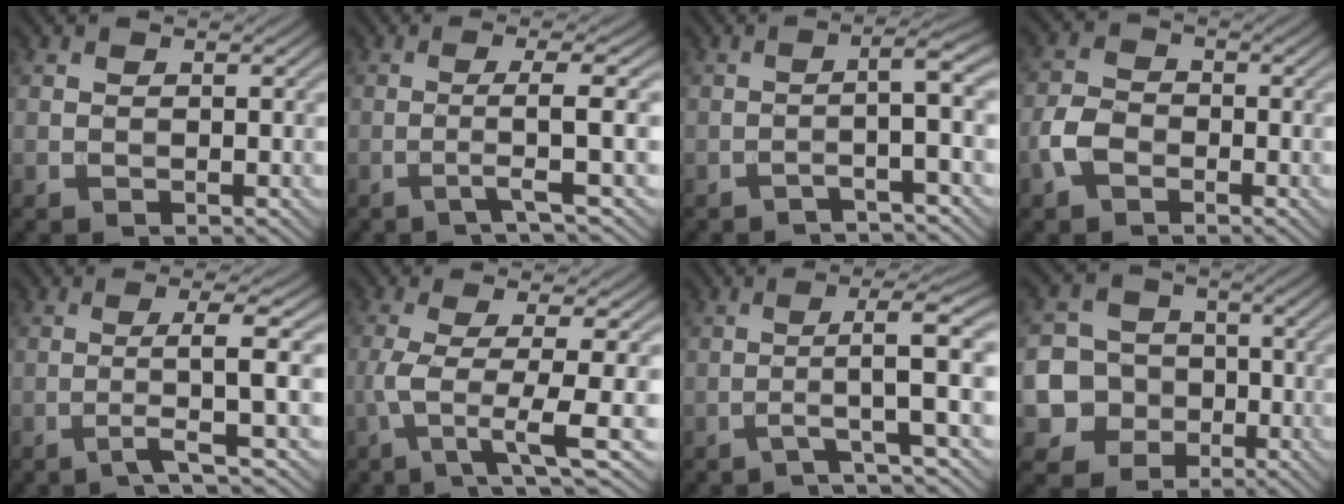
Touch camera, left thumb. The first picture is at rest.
{"total": 4.2, "force": [-0.7, 0.0, 4.1], "torque": [-0.066, 0.015, -0.032]}
{"total": 3.9, "force": [-1.3, 0.0, 3.7], "torque": [-0.053, 0.017, -0.046]}
{"total": 4.0, "force": [-2.0, 2.6, 2.2], "torque": [-0.056, 0.000, -0.051]}
{"total": 5.0, "force": [-1.1, 0.1, 4.8], "torque": [-0.078, 0.016, -0.038]}
{"total": 6.5, "force": [-1.3, 0.8, 6.3], "torque": [-0.119, 0.004, -0.034]}
{"total": 5.4, "force": [-1.3, -0.1, 5.2], "torque": [-0.081, 0.020, -0.042]}
{"total": 8.3, "force": [-2.5, 7.5, 2.3], "torque": [-0.058, -0.008, -0.077]}